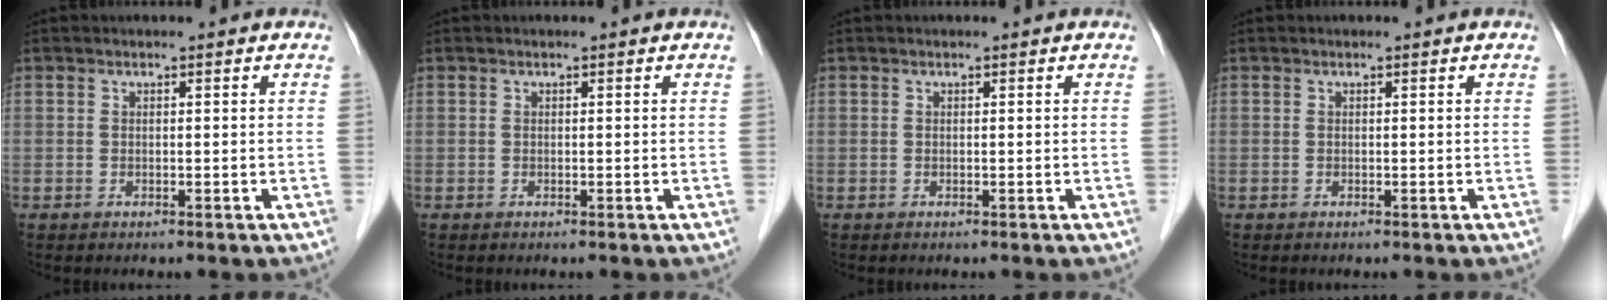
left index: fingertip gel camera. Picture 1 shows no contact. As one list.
[{"total": 0.0}, {"total": 0.0}, {"total": 0.0}]